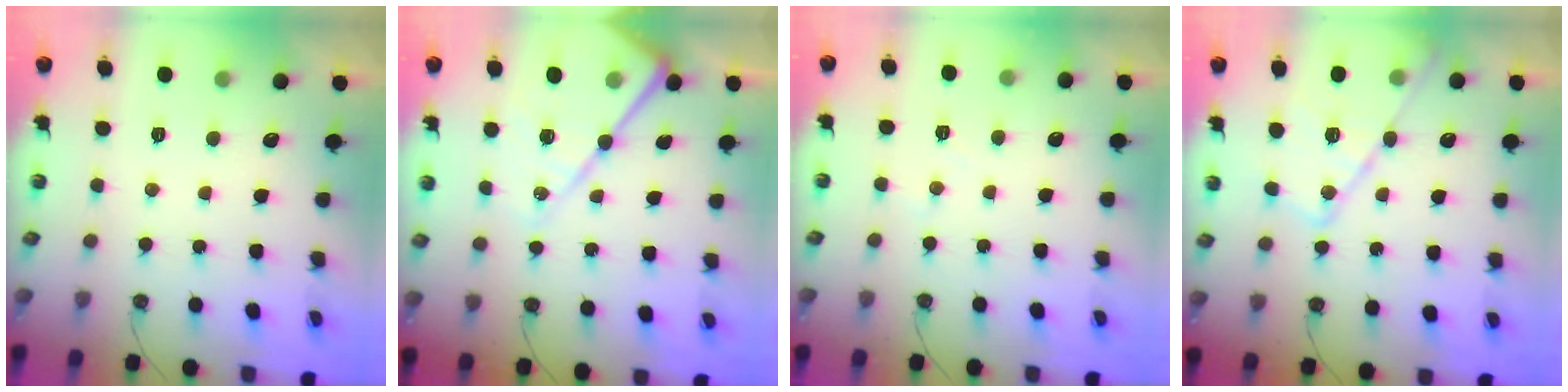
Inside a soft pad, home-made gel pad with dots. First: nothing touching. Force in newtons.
{"total": 16.7, "press": 16.7, "slide": 1.5}
{"total": 5.9, "press": 5.8, "slide": 0.8}
{"total": 15.5, "press": 15.4, "slide": 1.2}